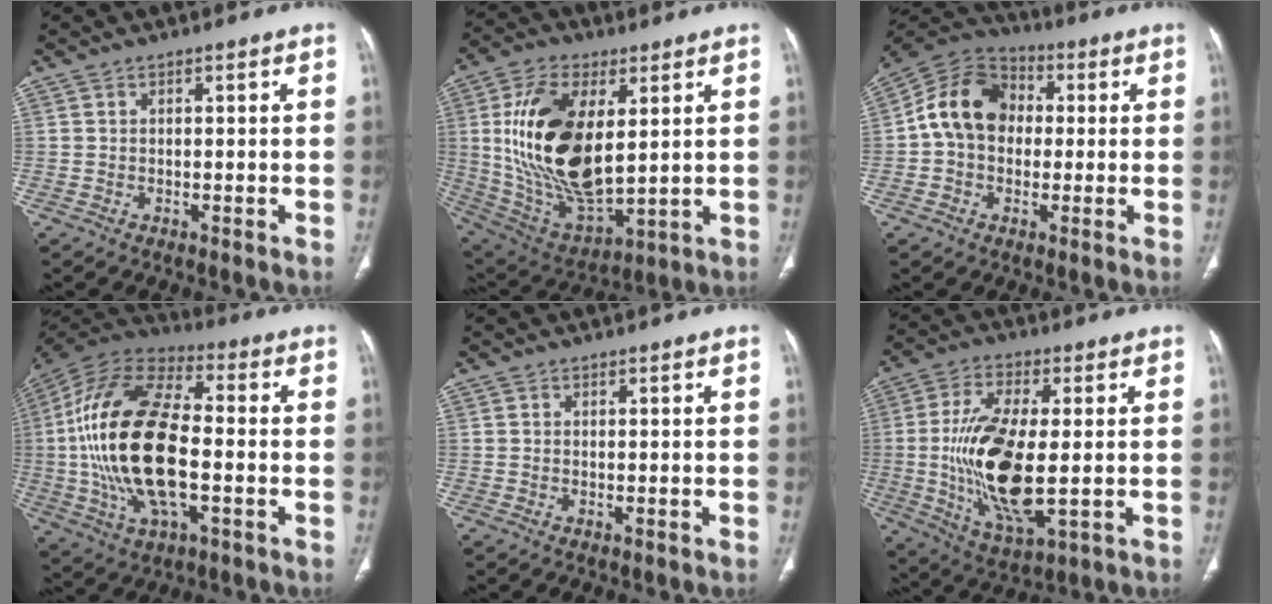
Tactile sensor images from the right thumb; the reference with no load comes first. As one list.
[{"total": 22.4, "force": [4.0, 11.5, 18.8], "torque": [-0.352, -0.023, 0.084]}, {"total": 13.3, "force": [0.7, 10.5, 8.1], "torque": [-0.126, 0.033, -0.001]}, {"total": 25.6, "force": [-2.2, 12.5, 22.3], "torque": [-0.457, 0.013, -0.039]}, {"total": 0.0}, {"total": 18.1, "force": [-1.1, 7.3, 16.6], "torque": [-0.325, -0.016, -0.011]}]